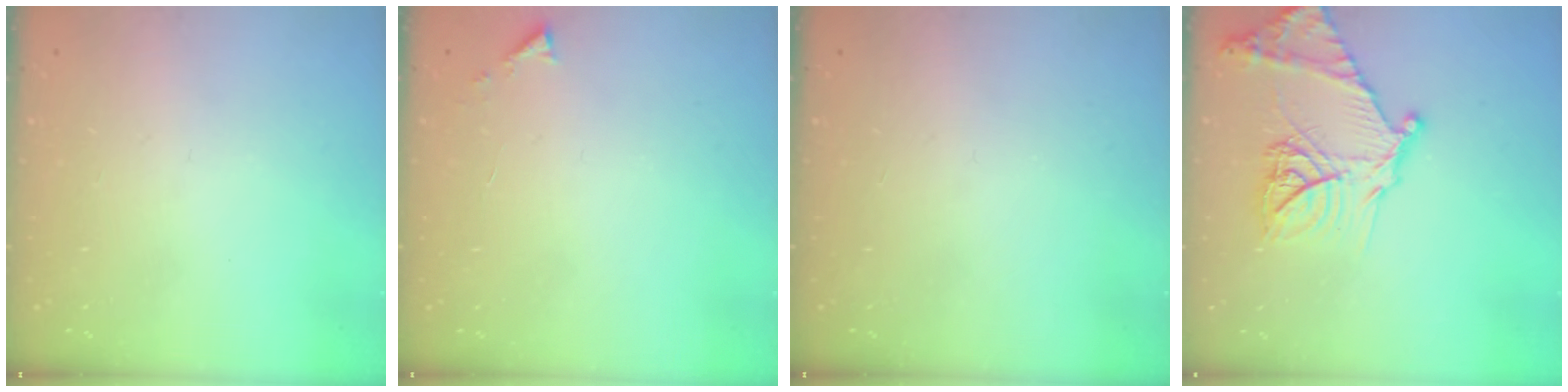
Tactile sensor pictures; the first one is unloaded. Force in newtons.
{"total": 3.1, "press": 3.1, "slide": 0.4}
{"total": 0.0}
{"total": 20.3, "press": 20.3, "slide": 1.7}